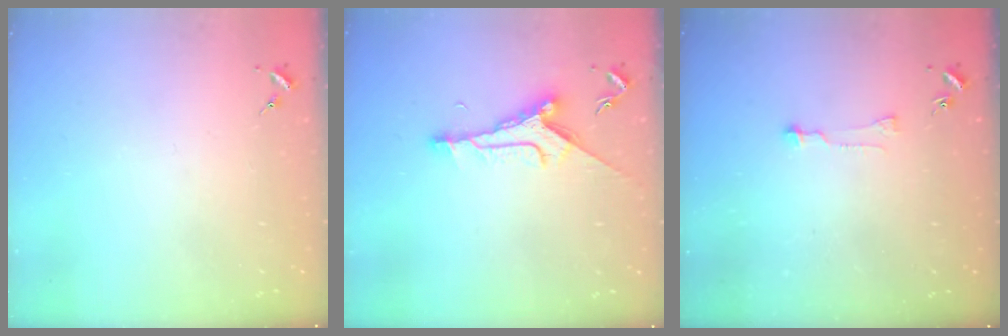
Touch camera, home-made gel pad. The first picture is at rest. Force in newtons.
{"total": 9.2, "press": 9.2, "slide": 0.5}
{"total": 6.0, "press": 6.0, "slide": 0.5}